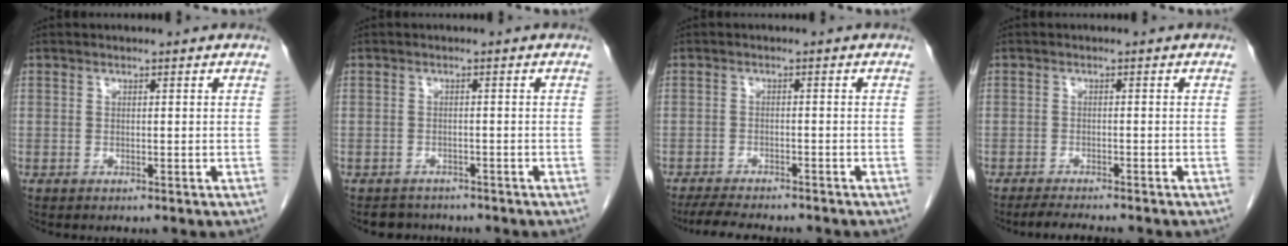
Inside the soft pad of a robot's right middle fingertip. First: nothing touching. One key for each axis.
{"total": 3.0, "fx": -2.6, "fy": 1.3, "fz": -0.2, "tx": -0.003, "ty": -0.001, "tz": -0.039}
{"total": 8.4, "fx": -7.5, "fy": 1.4, "fz": 3.5, "tx": -0.057, "ty": -0.015, "tz": -0.112}
{"total": 5.2, "fx": -4.6, "fy": 0.4, "fz": 2.4, "tx": -0.037, "ty": -0.014, "tz": -0.070}